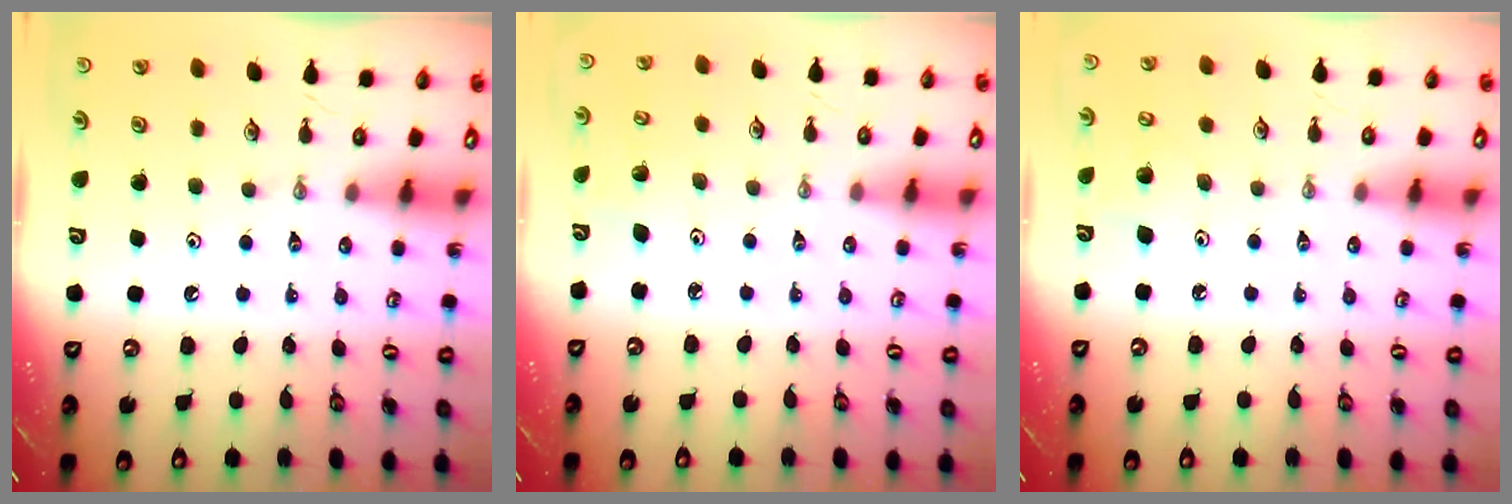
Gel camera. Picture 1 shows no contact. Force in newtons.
{"total": 3.9, "press": 3.8, "slide": 0.5}
{"total": 7.2, "press": 7.0, "slide": 1.5}